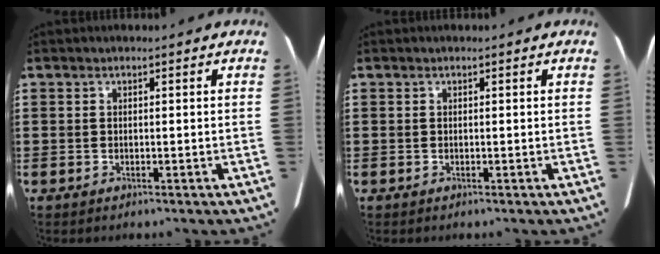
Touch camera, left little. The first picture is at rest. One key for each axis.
{"total": 0.0}